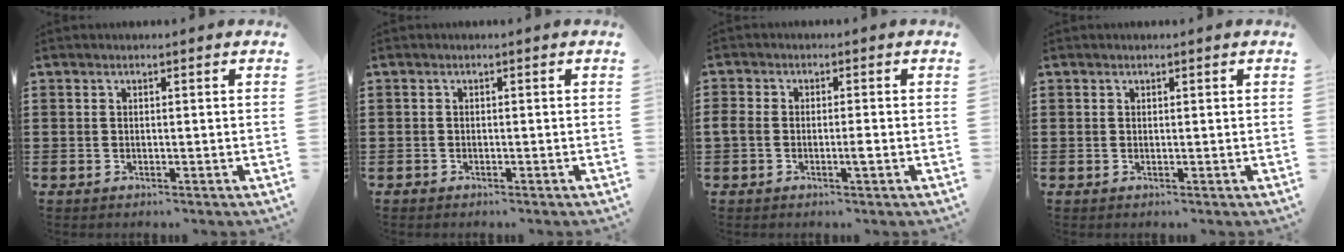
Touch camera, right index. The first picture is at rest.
{"total": 0.7, "force": [-0.5, 0.5, 0.0], "torque": [0.001, 0.003, -0.013]}
{"total": 2.2, "force": [-0.8, 0.8, 1.9], "torque": [-0.043, 0.000, -0.018]}
{"total": 0.5, "force": [0.3, 0.4, 0.0], "torque": [0.000, 0.004, 0.005]}